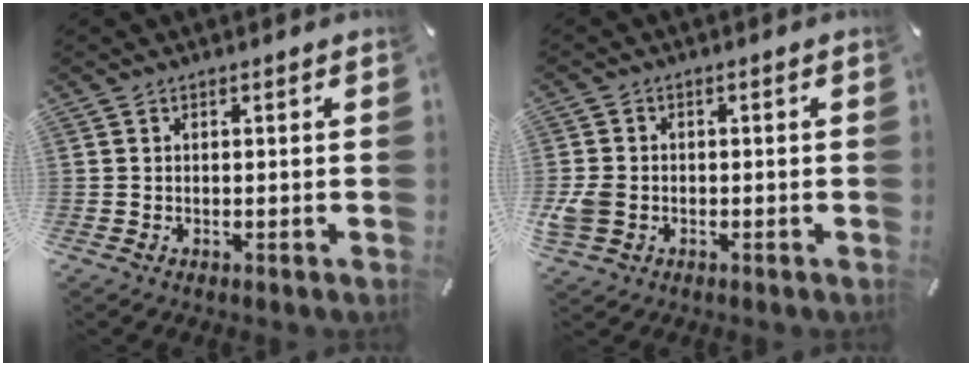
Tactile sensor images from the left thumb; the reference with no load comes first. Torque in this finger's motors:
{"motor_torque": [1.33, 1.43, 0.94, 0.14, 0.27]}